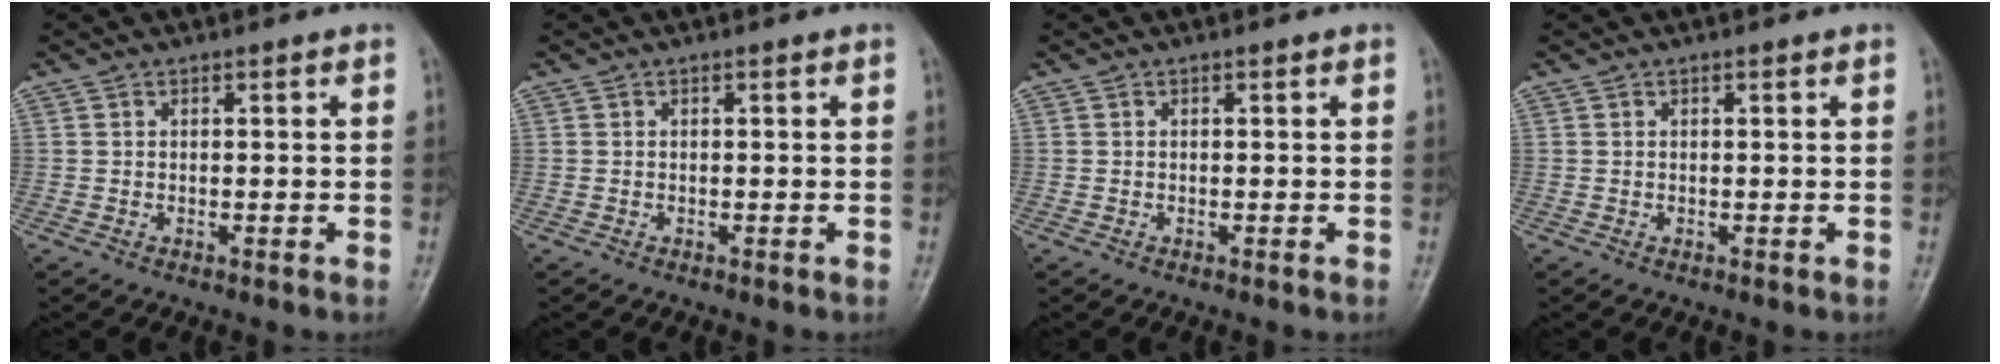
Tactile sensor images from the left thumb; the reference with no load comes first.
{"total": 0.0}
{"total": 0.0}
{"total": 0.0}